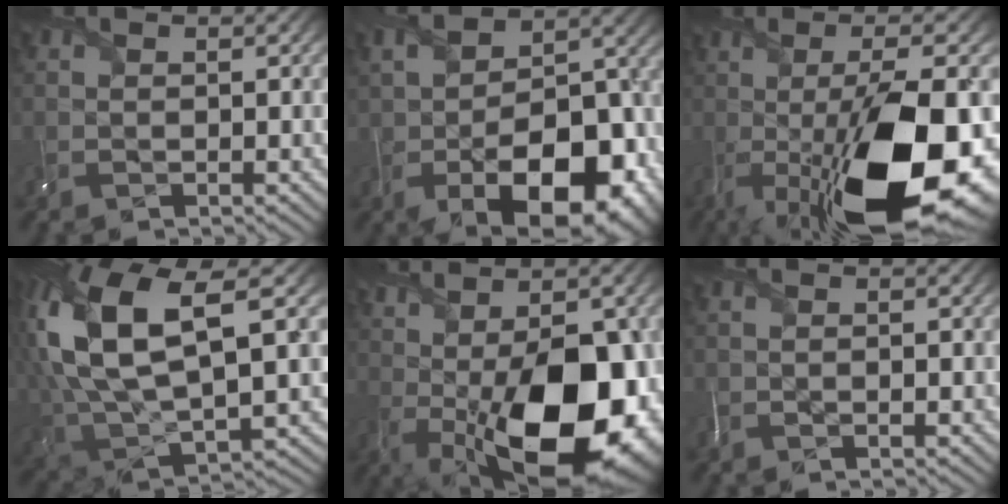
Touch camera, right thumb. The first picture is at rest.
{"total": 16.7, "force": [-6.1, 8.9, 12.8], "torque": [-0.180, -0.024, -0.090]}
{"total": 18.5, "force": [-5.1, 5.6, 16.8], "torque": [-0.259, -0.011, -0.076]}
{"total": 16.3, "force": [3.8, 7.8, 13.8], "torque": [-0.316, 0.009, 0.075]}
{"total": 20.1, "force": [-3.4, 9.6, 17.4], "torque": [-0.213, -0.017, -0.025]}
{"total": 1.5, "force": [-1.0, 0.5, 1.0], "torque": [-0.009, -0.009, -0.017]}